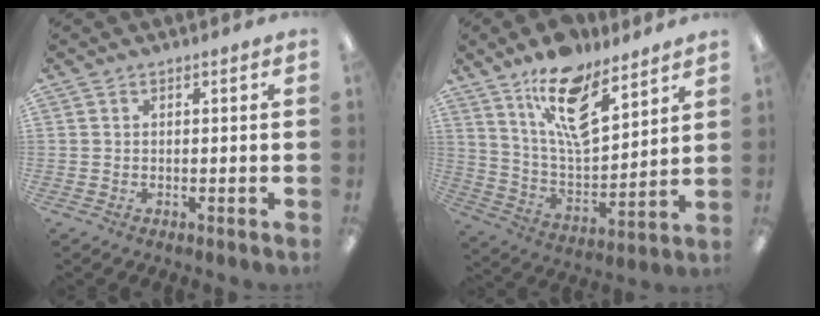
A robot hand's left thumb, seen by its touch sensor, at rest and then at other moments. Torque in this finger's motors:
{"motor_torque": [0.51, 0.53, 1.39, -1.38, 0.14]}